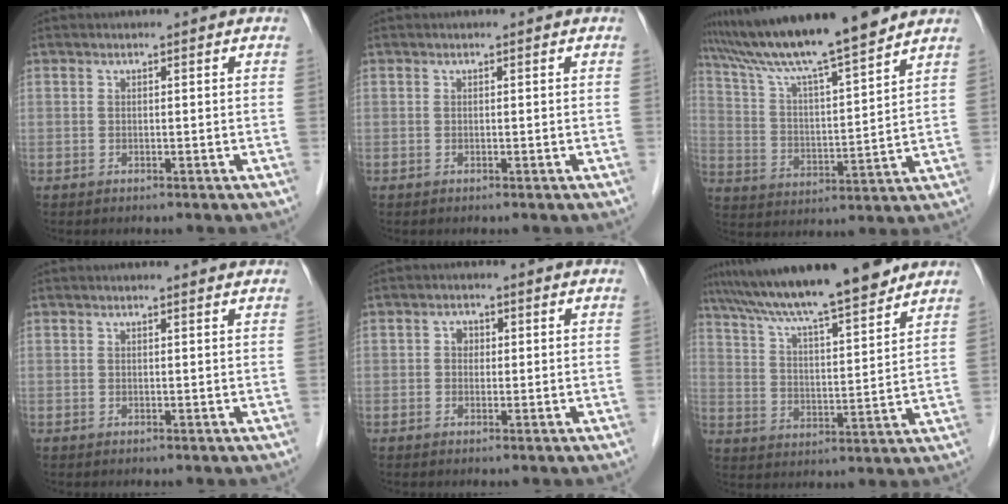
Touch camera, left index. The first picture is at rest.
{"total": 0.0}
{"total": 16.4, "force": [14.2, -0.2, 8.2], "torque": [-0.145, 0.009, 0.239]}
{"total": 1.7, "force": [1.7, 0.2, 0.4], "torque": [-0.014, 0.006, 0.016]}
{"total": 1.6, "force": [0.2, 1.4, 0.8], "torque": [-0.010, 0.005, -0.001]}
{"total": 17.6, "force": [15.0, 1.3, 9.2], "torque": [-0.155, 0.019, 0.239]}